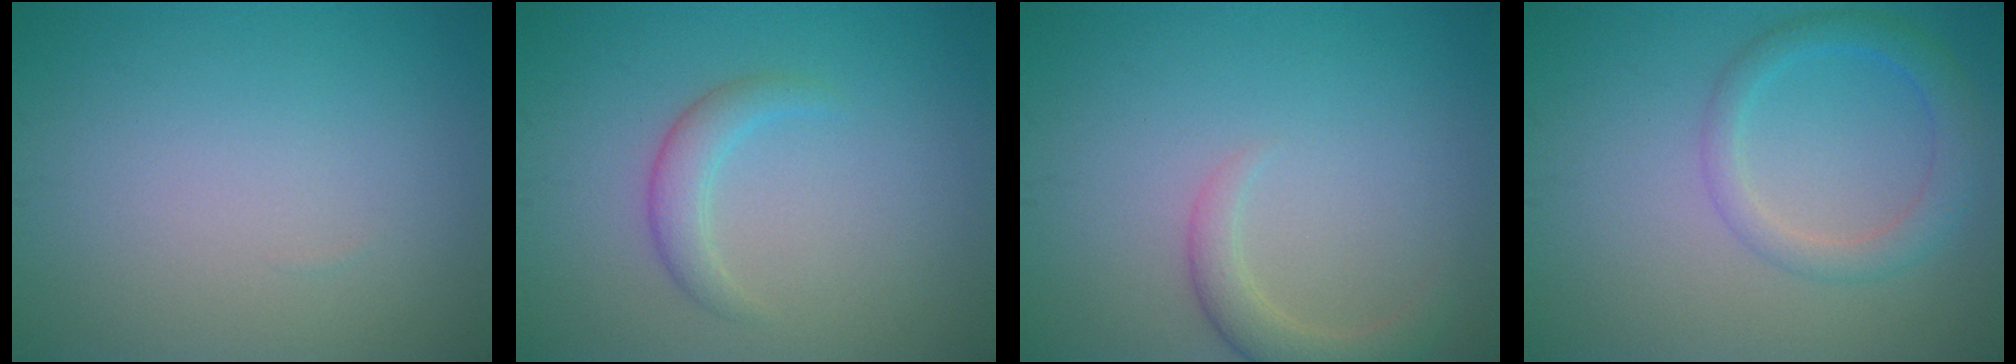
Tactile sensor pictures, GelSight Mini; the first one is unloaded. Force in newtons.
{"total": 2.1, "press": 2.1, "slide": 0.1}
{"total": 2.6, "press": 2.5, "slide": 0.4}
{"total": 3.0, "press": 3.0, "slide": 0.2}